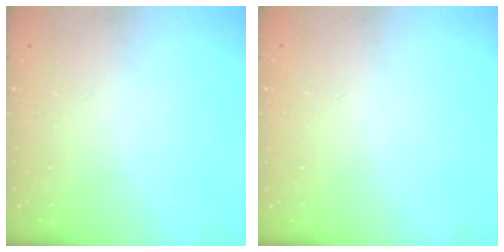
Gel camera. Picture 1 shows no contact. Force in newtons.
{"total": 0.0}